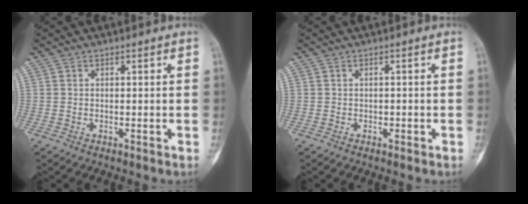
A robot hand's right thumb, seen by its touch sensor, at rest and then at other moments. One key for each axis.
{"total": 0.5, "fx": -0.3, "fy": 0.4, "fz": 0.2, "tx": -0.003, "ty": 0.001, "tz": -0.005}